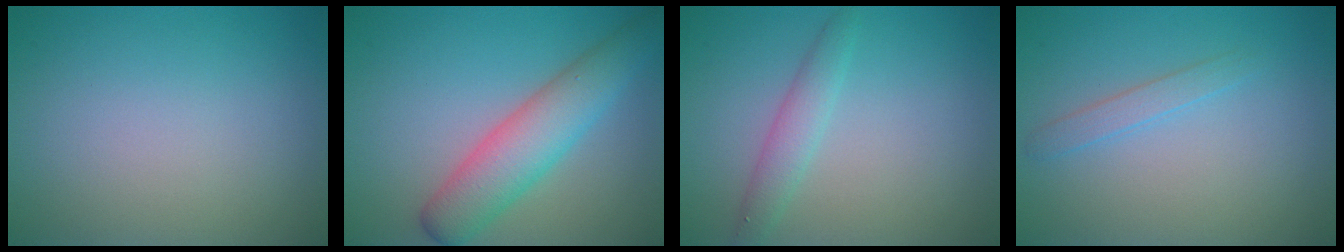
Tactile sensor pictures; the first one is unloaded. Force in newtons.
{"total": 5.4, "press": 5.4, "slide": 0.4}
{"total": 2.1, "press": 2.1, "slide": 0.1}
{"total": 1.3, "press": 1.3, "slide": 0.1}